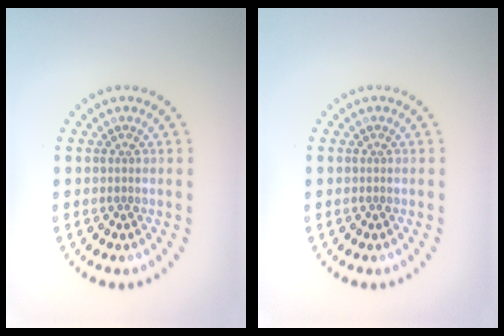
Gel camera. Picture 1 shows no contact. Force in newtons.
{"total": 0.0}